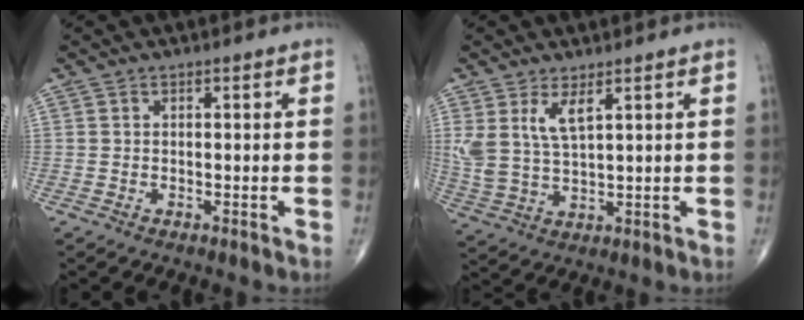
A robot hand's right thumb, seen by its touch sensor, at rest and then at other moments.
{"total": 7.0, "force": [3.3, 2.6, 5.6], "torque": [-0.124, -0.016, 0.076]}